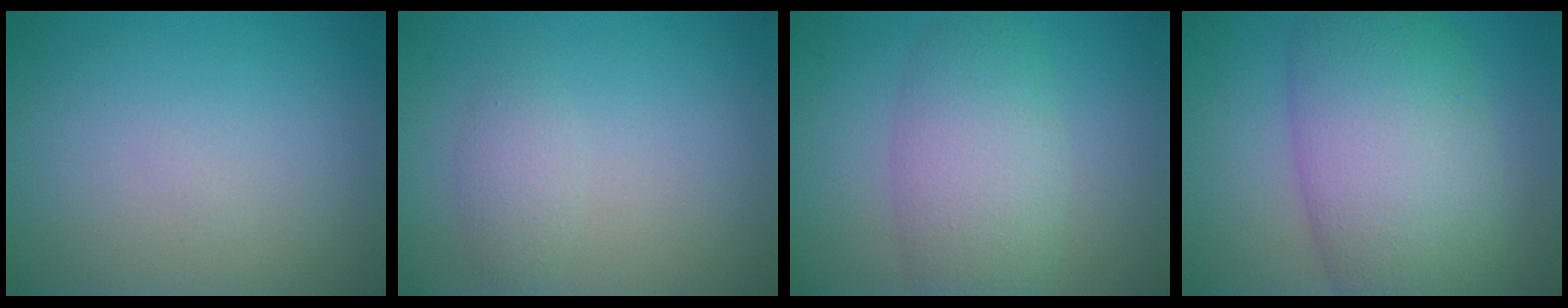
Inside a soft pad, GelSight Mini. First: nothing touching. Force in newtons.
{"total": 1.6, "press": 1.6, "slide": 0.1}
{"total": 5.8, "press": 5.8, "slide": 0.1}
{"total": 11.1, "press": 11.0, "slide": 0.6}